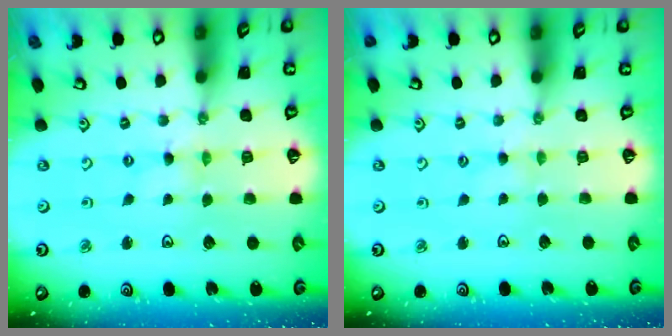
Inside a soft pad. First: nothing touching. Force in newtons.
{"total": 0.7, "press": 0.7, "slide": 0.2}